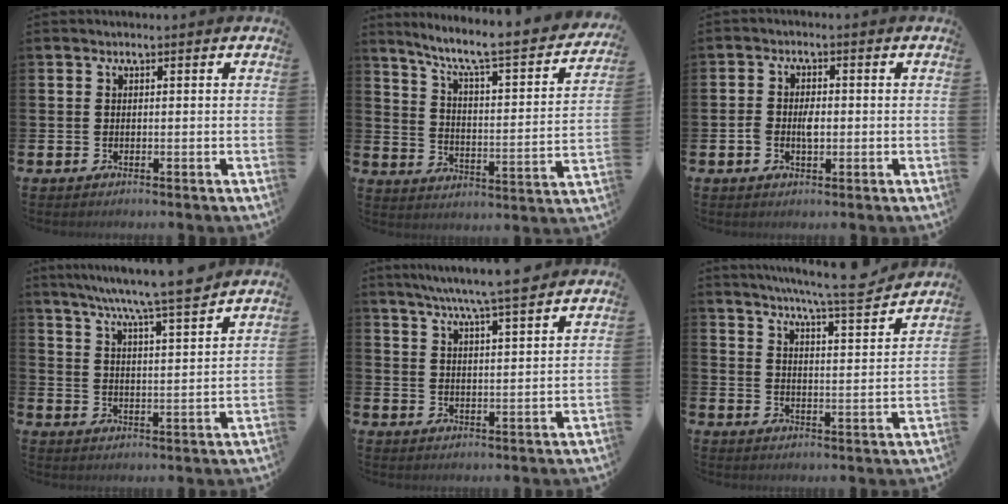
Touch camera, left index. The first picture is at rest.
{"total": 7.0, "force": [6.0, 0.9, 3.6], "torque": [-0.094, -0.048, 0.092]}
{"total": 2.9, "force": [-0.5, 1.8, 2.2], "torque": [-0.028, -0.001, -0.013]}
{"total": 7.7, "force": [7.1, -0.4, 2.8], "torque": [-0.072, -0.048, 0.122]}
{"total": 7.0, "force": [6.4, -0.3, 2.6], "torque": [-0.064, -0.033, 0.112]}
{"total": 7.5, "force": [7.0, -0.1, 2.7], "torque": [-0.053, -0.050, 0.117]}